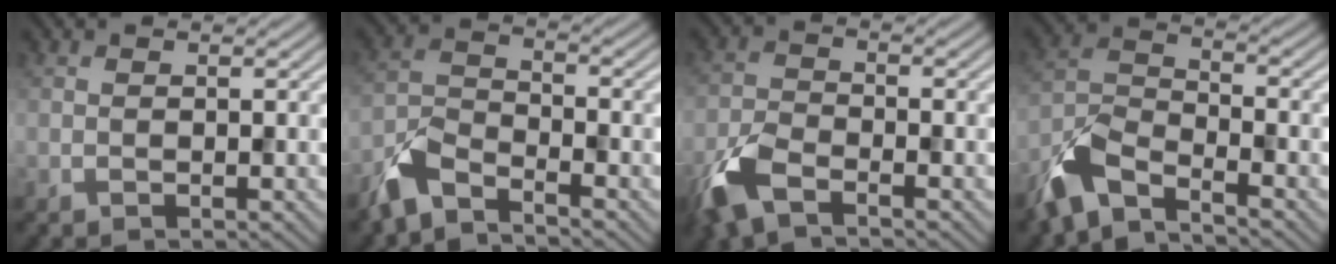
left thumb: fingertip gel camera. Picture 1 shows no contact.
{"total": 5.7, "force": [-4.7, 1.7, 2.9], "torque": [-0.067, -0.006, -0.110]}
{"total": 5.9, "force": [-4.0, 2.3, 3.7], "torque": [-0.088, -0.010, -0.093]}
{"total": 7.6, "force": [-5.9, 2.3, 4.3], "torque": [-0.095, -0.005, -0.137]}